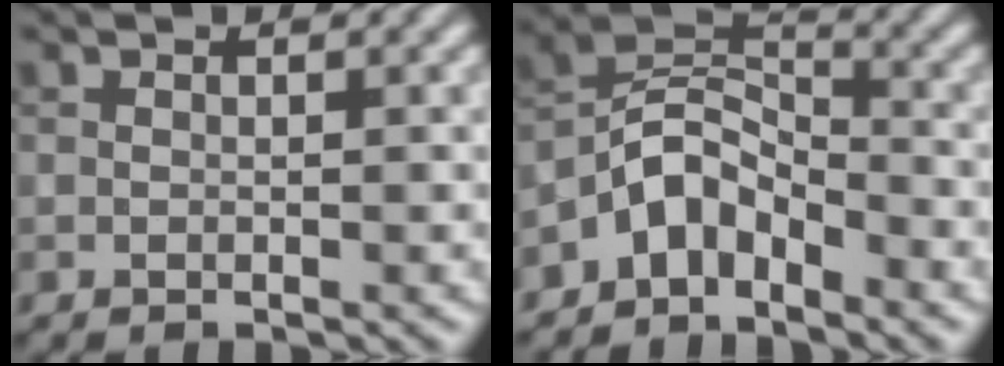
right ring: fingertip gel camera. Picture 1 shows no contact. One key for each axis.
{"total": 4.6, "fx": -3.2, "fy": 2.3, "fz": 2.2, "tx": -0.036, "ty": 0.013, "tz": -0.073}